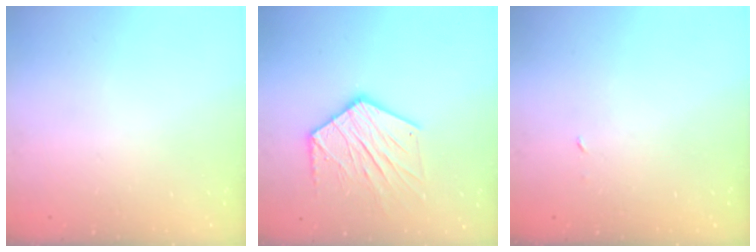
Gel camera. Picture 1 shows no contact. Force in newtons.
{"total": 15.4, "press": 15.4, "slide": 1.0}
{"total": 1.8, "press": 1.8, "slide": 0.1}